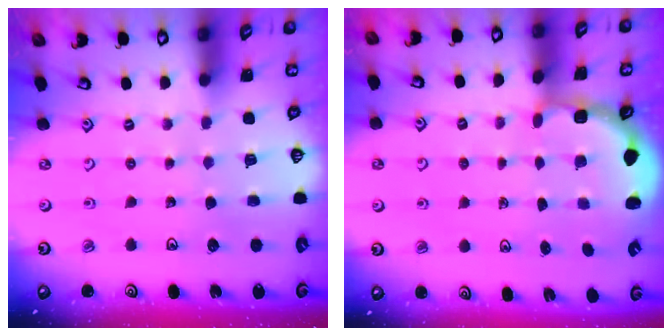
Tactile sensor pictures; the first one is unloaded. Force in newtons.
{"total": 3.0, "press": 2.6, "slide": 1.5}